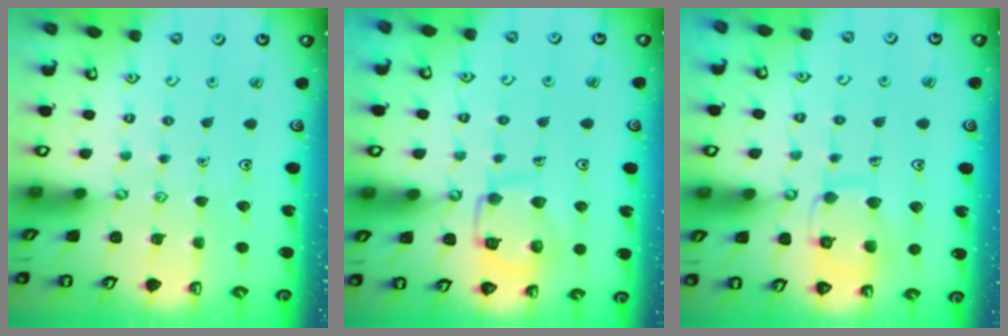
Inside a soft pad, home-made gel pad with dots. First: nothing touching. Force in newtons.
{"total": 13.7, "press": 13.6, "slide": 1.3}
{"total": 11.7, "press": 11.6, "slide": 0.9}